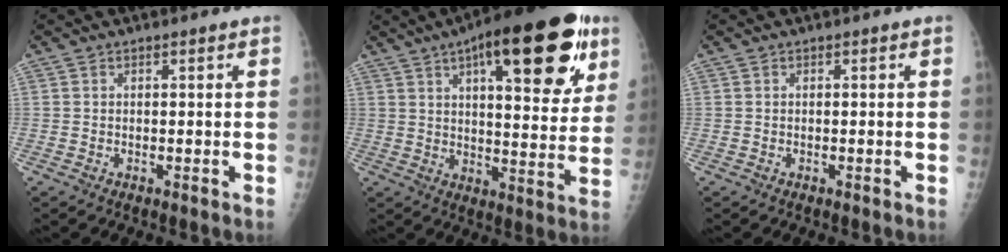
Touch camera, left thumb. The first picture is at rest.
{"total": 25.3, "force": [12.2, 8.9, 20.3], "torque": [-0.259, -0.018, 0.172]}
{"total": 0.0}